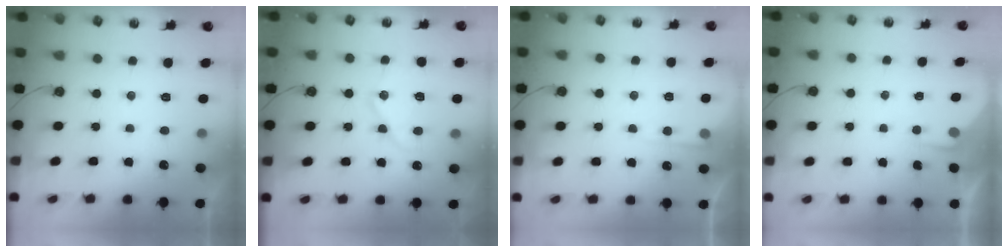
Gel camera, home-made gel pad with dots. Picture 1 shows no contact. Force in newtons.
{"total": 12.8, "press": 12.7, "slide": 1.3}
{"total": 5.5, "press": 5.5, "slide": 0.7}
{"total": 1.8, "press": 1.7, "slide": 0.4}